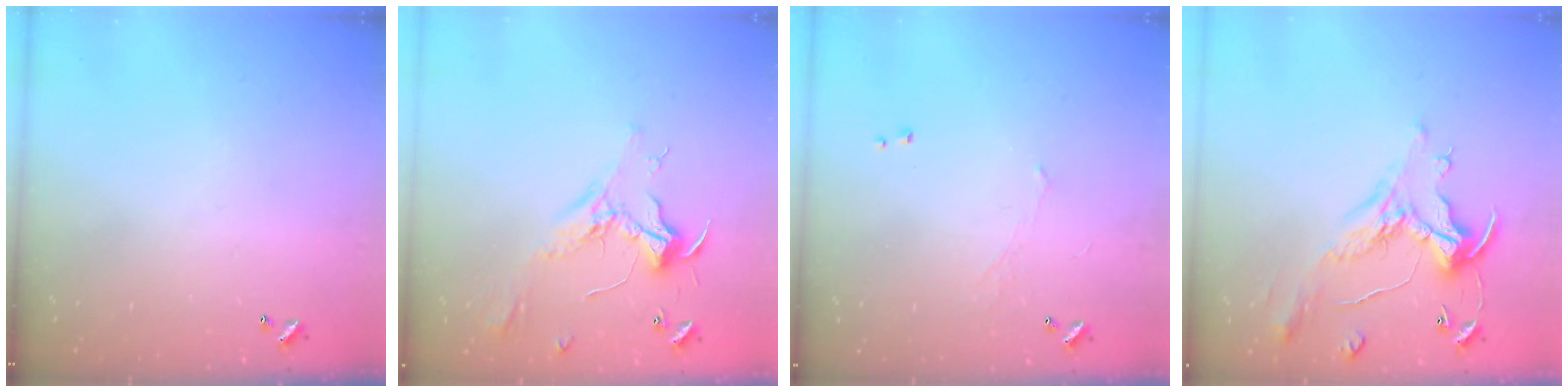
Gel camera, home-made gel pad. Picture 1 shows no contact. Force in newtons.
{"total": 2.4, "press": 2.3, "slide": 0.8}
{"total": 0.6, "press": 0.4, "slide": 0.5}
{"total": 1.7, "press": 1.2, "slide": 1.1}